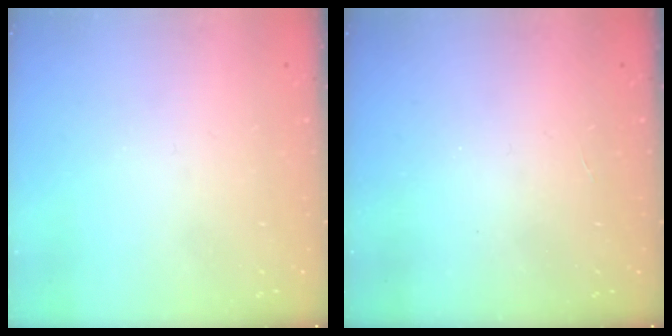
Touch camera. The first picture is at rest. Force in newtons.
{"total": 2.1, "press": 2.1, "slide": 0.4}